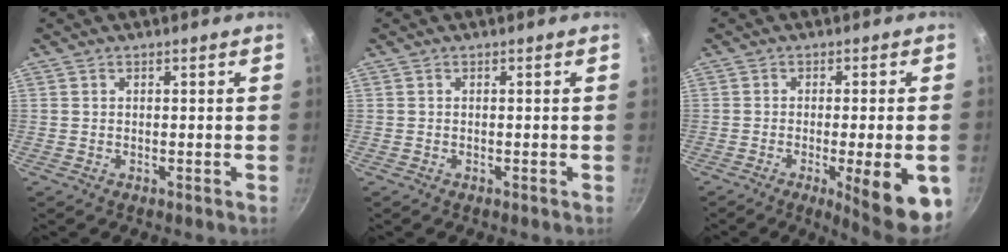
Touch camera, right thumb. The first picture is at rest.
{"total": 0.0}
{"total": 12.5, "force": [-4.2, 2.5, 11.5], "torque": [-0.141, 0.003, -0.051]}